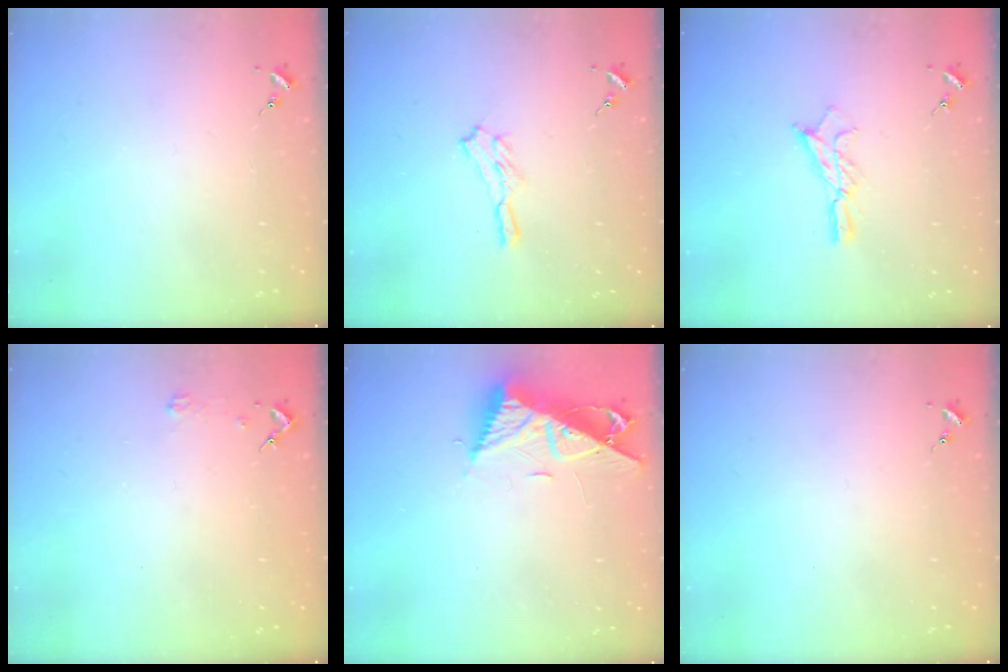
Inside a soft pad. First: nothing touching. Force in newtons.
{"total": 5.5, "press": 5.5, "slide": 0.4}
{"total": 11.4, "press": 11.4, "slide": 0.8}
{"total": 2.3, "press": 2.3, "slide": 0.2}
{"total": 10.8, "press": 10.8, "slide": 0.8}
{"total": 0.0}